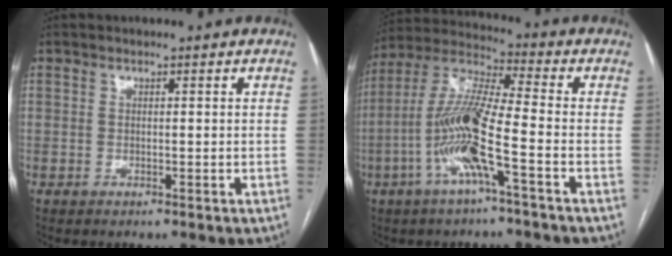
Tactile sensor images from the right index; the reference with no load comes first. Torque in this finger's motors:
{"motor_torque": [1.77, -0.36, 0.59, 0.21]}